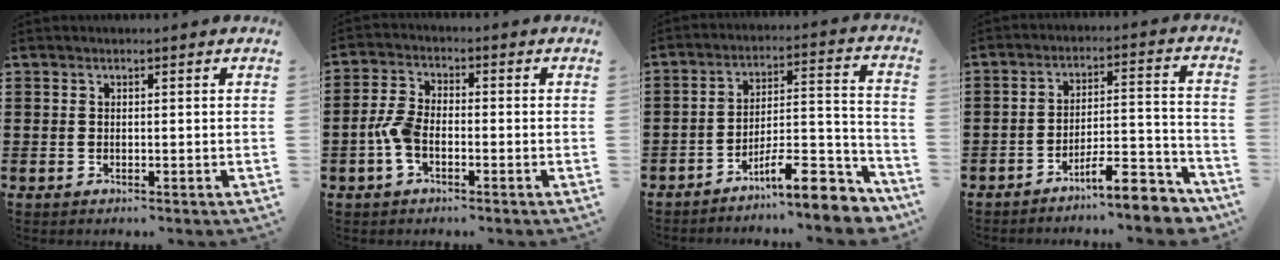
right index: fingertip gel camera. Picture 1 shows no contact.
{"total": 4.5, "force": [-1.6, 2.4, 3.5], "torque": [-0.093, -0.004, -0.036]}
{"total": 10.2, "force": [-8.0, 1.9, 6.0], "torque": [-0.084, 0.020, -0.146]}
{"total": 8.4, "force": [-7.1, 1.2, 4.2], "torque": [-0.059, 0.015, -0.130]}